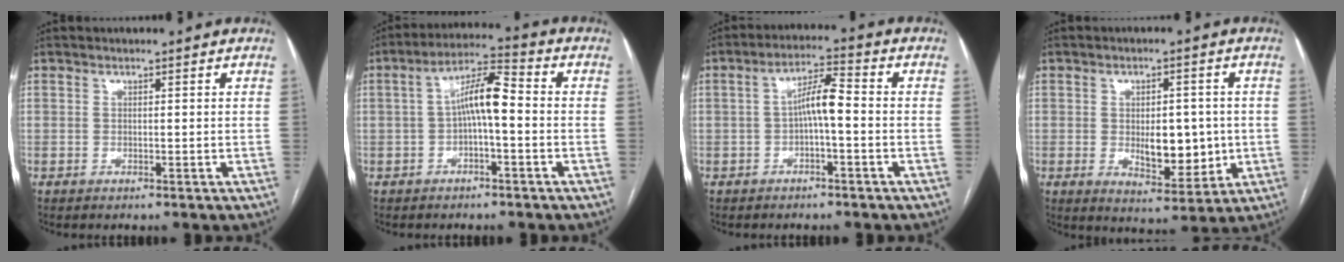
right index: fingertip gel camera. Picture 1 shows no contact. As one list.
[{"total": 7.4, "force": [-0.4, 1.7, 7.2], "torque": [-0.130, 0.030, -0.010]}, {"total": 5.4, "force": [-0.7, 1.0, 5.3], "torque": [-0.093, 0.021, -0.013]}, {"total": 8.2, "force": [-0.7, 3.9, 7.2], "torque": [-0.101, -0.004, 0.000]}]